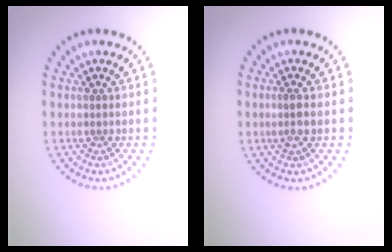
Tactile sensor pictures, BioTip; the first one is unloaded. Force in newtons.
{"total": 1.6, "press": 1.4, "slide": 0.8}